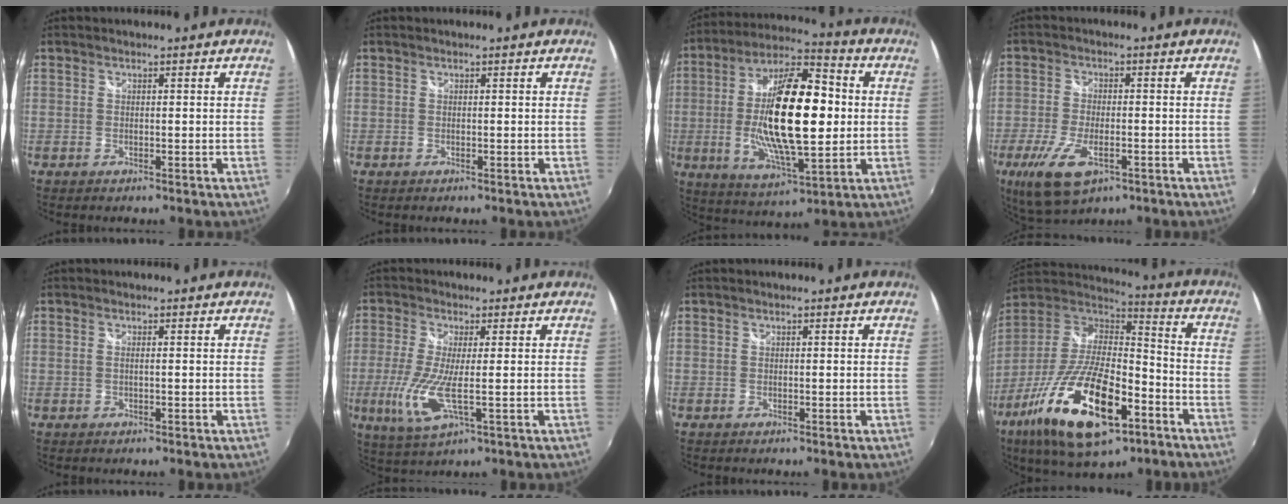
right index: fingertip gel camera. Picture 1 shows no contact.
{"total": 0.0}
{"total": 21.8, "force": [-0.2, 7.4, 20.5], "torque": [-0.382, 0.005, -0.003]}
{"total": 11.1, "force": [-5.3, 4.8, 8.5], "torque": [-0.189, -0.032, -0.094]}
{"total": 0.8, "force": [-0.1, -0.2, 0.8], "torque": [-0.013, 0.000, -0.004]}
{"total": 9.0, "force": [-1.6, 1.6, 8.7], "torque": [-0.194, -0.017, -0.030]}
{"total": 0.0}
{"total": 25.8, "force": [-12.9, 10.2, 19.9], "torque": [-0.386, -0.042, -0.221]}